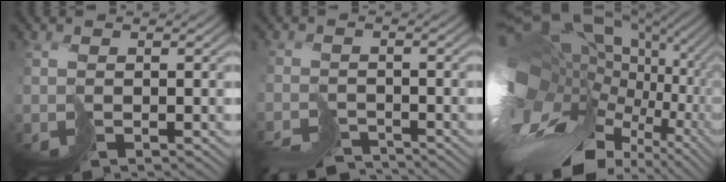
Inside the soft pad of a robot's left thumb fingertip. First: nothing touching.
{"total": 4.7, "force": [-4.6, 0.9, 0.6], "torque": [-0.005, -0.008, -0.086]}
{"total": 18.5, "force": [0.8, 13.0, 13.2], "torque": [-0.276, -0.017, 0.049]}